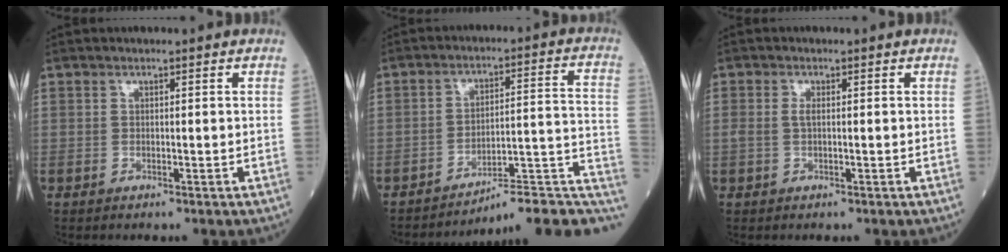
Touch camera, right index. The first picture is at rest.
{"total": 12.9, "force": [-11.4, 0.1, 6.0], "torque": [-0.053, 0.048, -0.156]}
{"total": 1.1, "force": [0.1, 0.4, 1.1], "torque": [-0.029, 0.000, 0.001]}